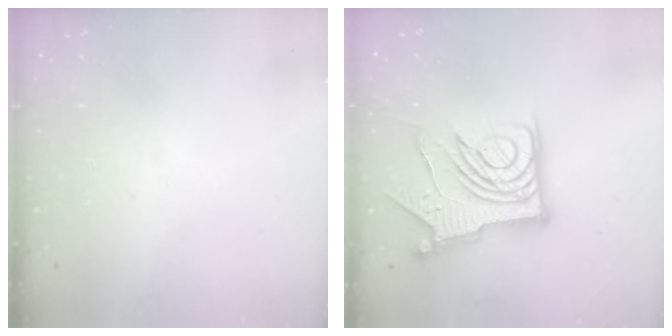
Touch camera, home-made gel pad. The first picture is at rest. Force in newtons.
{"total": 16.4, "press": 16.3, "slide": 1.7}